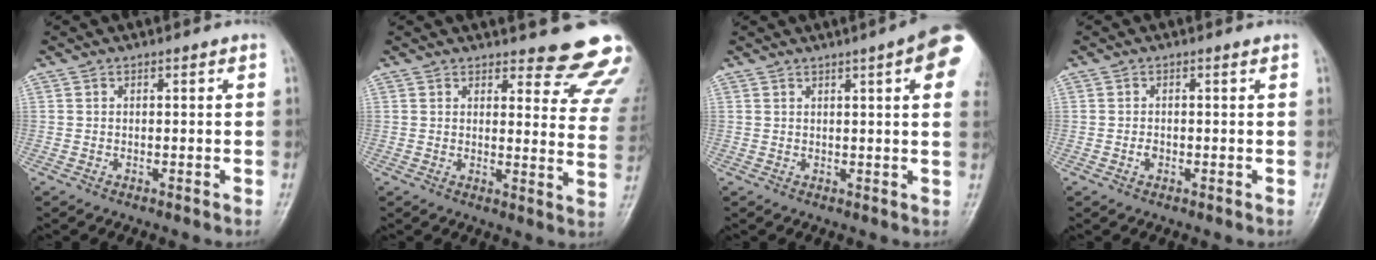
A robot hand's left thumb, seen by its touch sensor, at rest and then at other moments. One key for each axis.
{"total": 13.9, "fx": 12.5, "fy": 3.3, "fz": 5.1, "tx": -0.010, "ty": -0.107, "tz": 0.121}
{"total": 11.4, "fx": 4.6, "fy": 2.0, "fz": 10.2, "tx": -0.110, "ty": -0.003, "tz": 0.048}
{"total": 1.0, "fx": -0.2, "fy": 0.7, "fz": 0.7, "tx": -0.005, "ty": 0.001, "tz": 0.000}